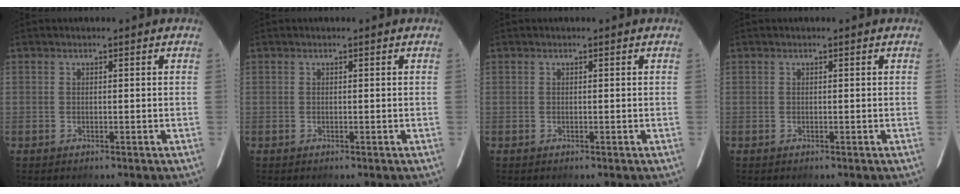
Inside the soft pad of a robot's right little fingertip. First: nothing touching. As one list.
[{"total": 0.0}, {"total": 0.0}, {"total": 0.0}]